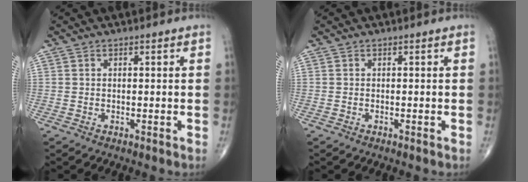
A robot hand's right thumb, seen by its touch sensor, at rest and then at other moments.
{"total": 0.0}